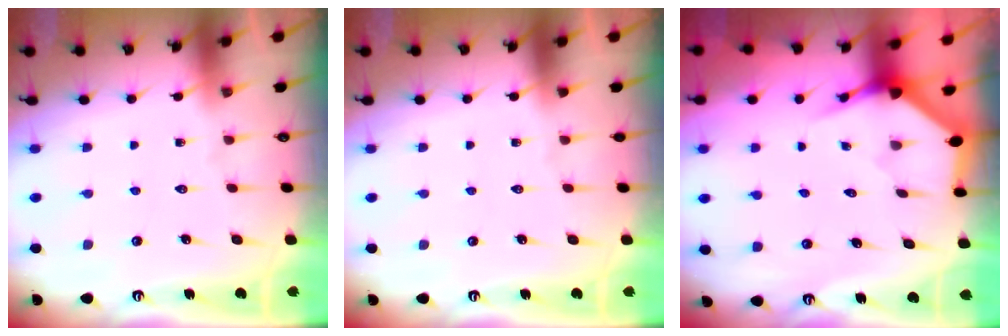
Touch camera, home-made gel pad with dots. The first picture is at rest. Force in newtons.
{"total": 0.0}
{"total": 3.4, "press": 3.4, "slide": 0.1}